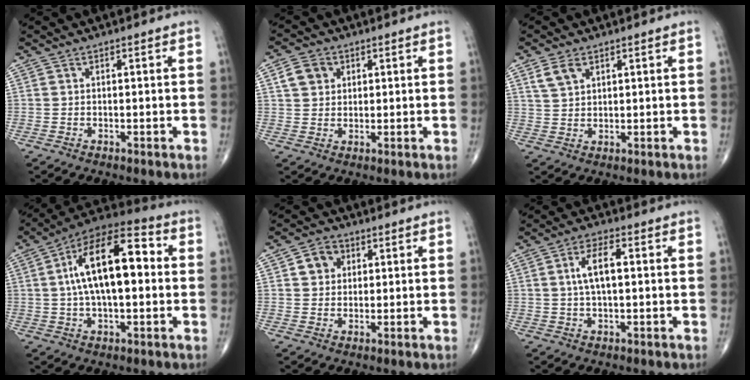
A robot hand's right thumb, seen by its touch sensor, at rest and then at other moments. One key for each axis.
{"total": 4.9, "fx": 1.8, "fy": 4.0, "fz": 2.2, "tx": -0.022, "ty": -0.001, "tz": 0.033}
{"total": 3.9, "fx": 2.2, "fy": 2.3, "fz": 2.2, "tx": -0.038, "ty": -0.005, "tz": 0.050}
{"total": 18.3, "fx": 2.0, "fy": 8.3, "fz": 16.2, "tx": -0.265, "ty": 0.036, "tz": 0.024}
{"total": 4.8, "fx": 1.5, "fy": 4.1, "fz": 2.1, "tx": -0.010, "ty": 0.001, "tz": 0.021}
{"total": 6.4, "fx": 0.8, "fy": 2.6, "fz": 5.8, "tx": -0.111, "ty": 0.012, "tz": 0.012}